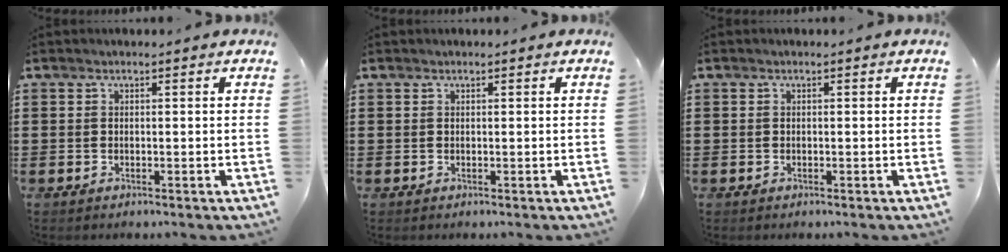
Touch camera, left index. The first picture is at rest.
{"total": 0.0}
{"total": 0.0}